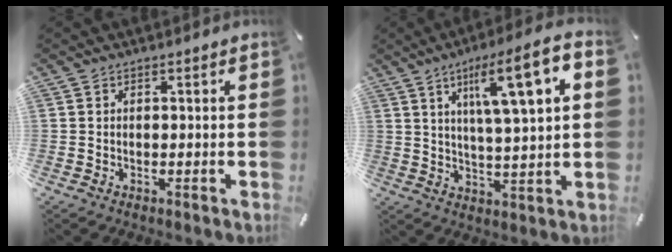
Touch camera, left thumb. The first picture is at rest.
{"total": 13.2, "force": [5.9, 2.4, 11.6], "torque": [-0.188, -0.014, 0.090]}